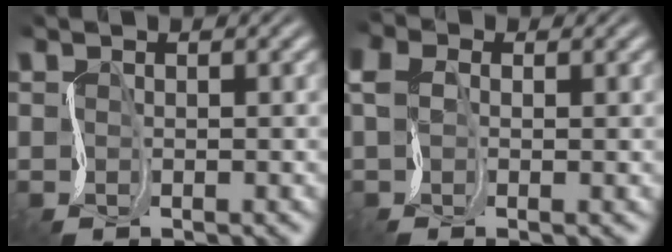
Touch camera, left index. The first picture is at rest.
{"total": 3.3, "force": [0.5, 2.2, 2.3], "torque": [-0.041, 0.022, -0.003]}